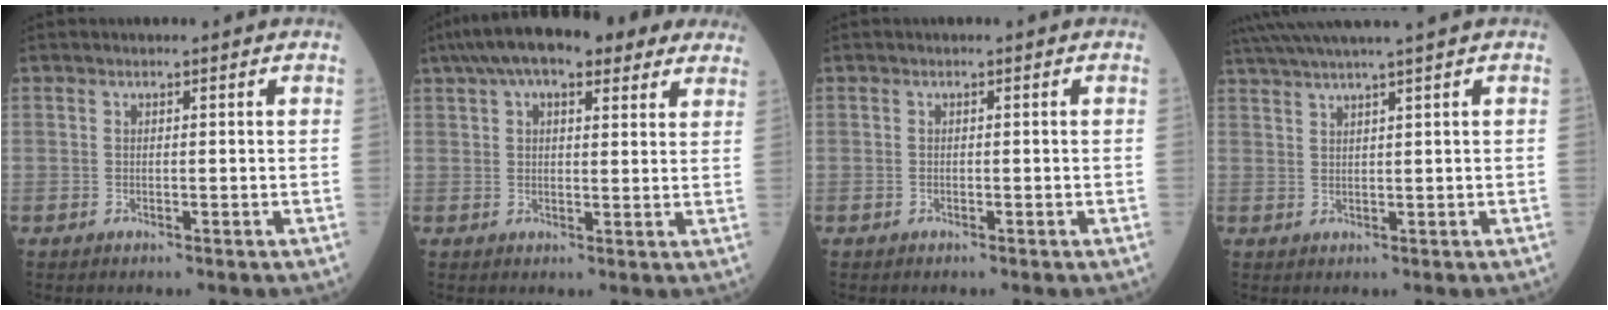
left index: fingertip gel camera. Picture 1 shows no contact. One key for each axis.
{"total": 16.3, "fx": 11.7, "fy": 5.8, "fz": 9.9, "tx": -0.159, "ty": 0.067, "tz": 0.168}
{"total": 0.0}
{"total": 9.1, "fx": 7.7, "fy": -1.6, "fz": 4.6, "tx": -0.077, "ty": 0.026, "tz": 0.125}